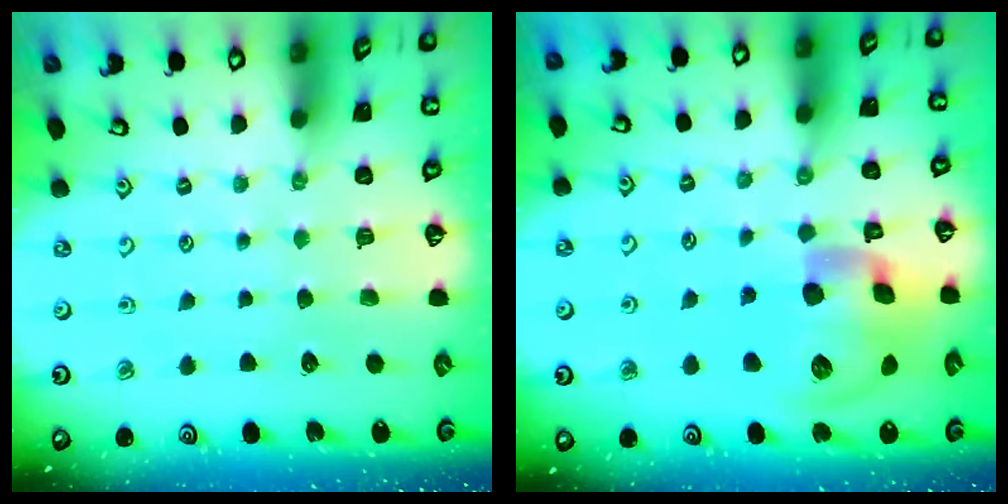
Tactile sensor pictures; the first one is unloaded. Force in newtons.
{"total": 19.2, "press": 19.0, "slide": 3.0}